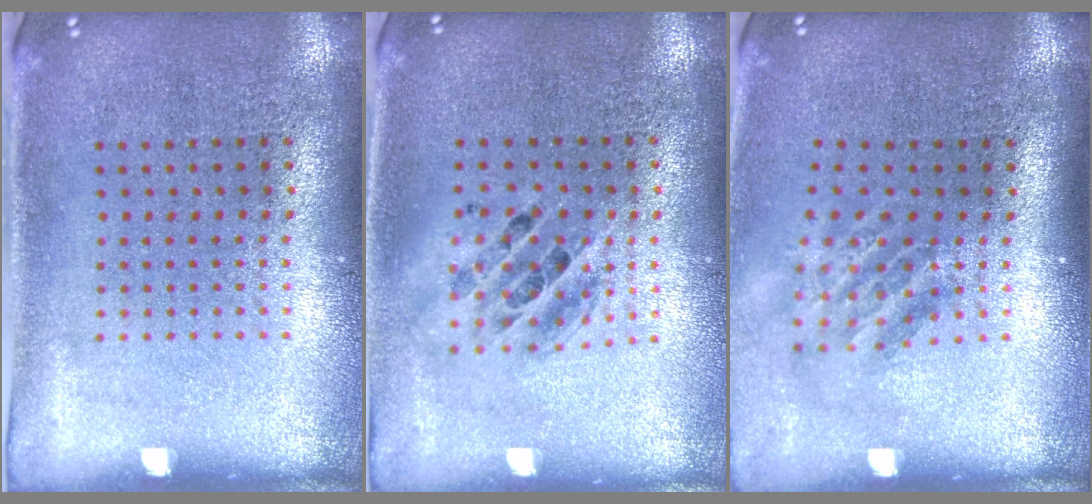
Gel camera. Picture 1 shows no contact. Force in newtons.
{"total": 1.4, "press": 1.3, "slide": 0.7}
{"total": 1.7, "press": 1.2, "slide": 1.2}